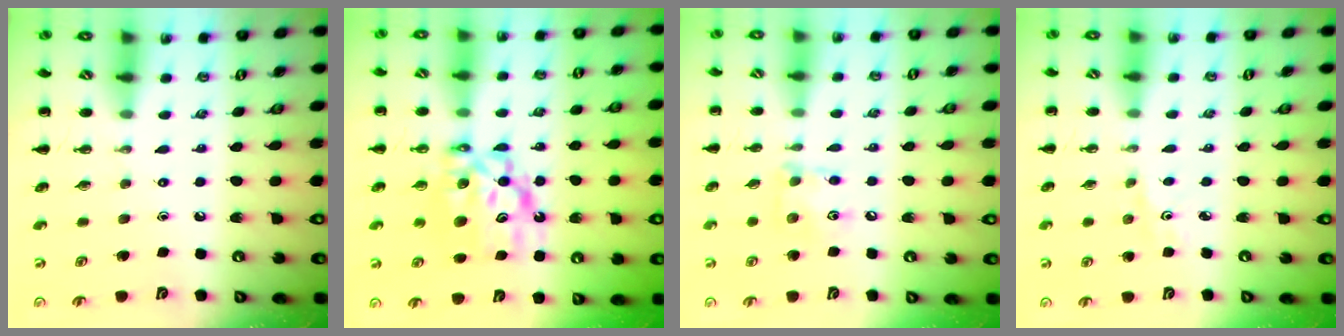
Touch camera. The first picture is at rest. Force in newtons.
{"total": 9.0, "press": 8.7, "slide": 2.4}
{"total": 7.3, "press": 7.3, "slide": 0.4}
{"total": 2.0, "press": 1.9, "slide": 0.7}